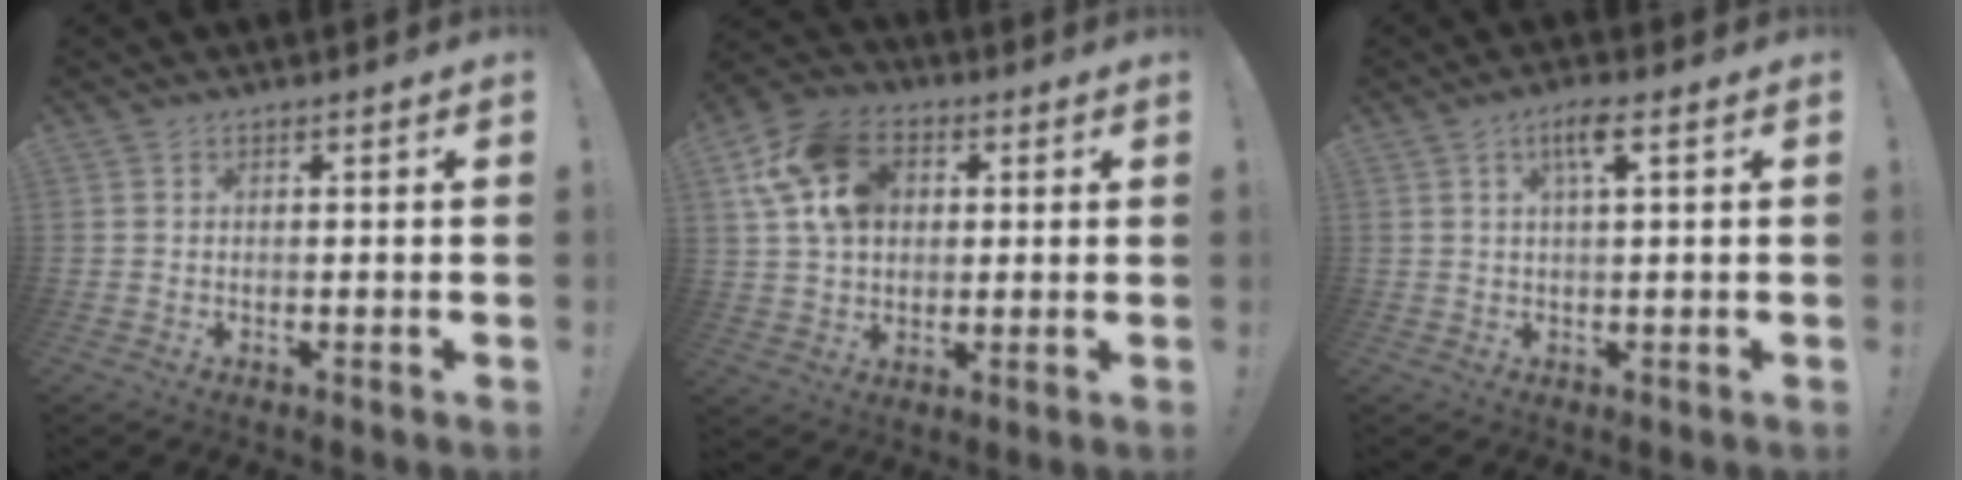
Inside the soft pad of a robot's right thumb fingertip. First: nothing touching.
{"total": 15.7, "force": [5.1, 11.8, 8.9], "torque": [-0.145, -0.004, 0.104]}
{"total": 5.2, "force": [2.0, 0.5, 4.8], "torque": [-0.082, 0.001, 0.027]}